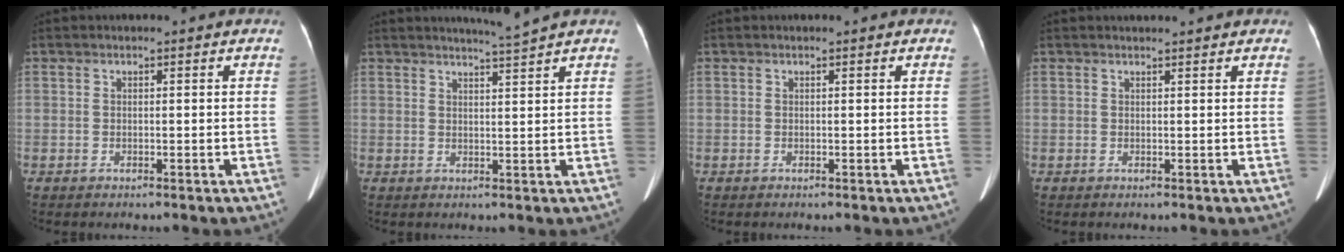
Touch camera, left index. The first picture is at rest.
{"total": 3.1, "force": [2.7, -1.5, 0.5], "torque": [-0.012, -0.015, 0.047]}
{"total": 0.0}
{"total": 4.0, "force": [3.7, 0.3, 1.4], "torque": [-0.021, 0.021, 0.042]}